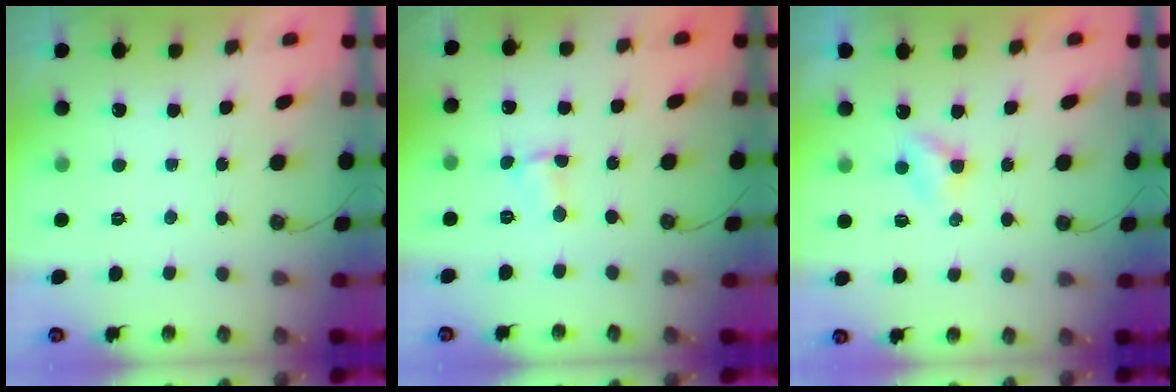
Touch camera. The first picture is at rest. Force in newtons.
{"total": 1.9, "press": 1.9, "slide": 0.3}
{"total": 3.1, "press": 3.1, "slide": 0.4}